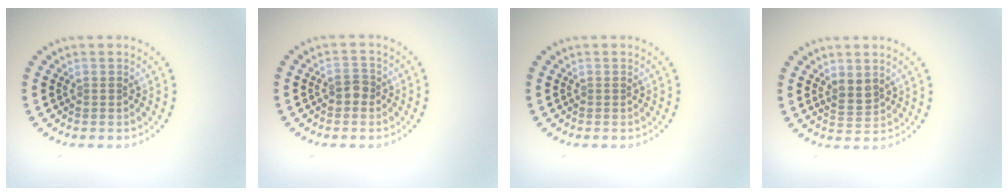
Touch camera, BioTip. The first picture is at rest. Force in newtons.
{"total": 1.5, "press": 1.4, "slide": 0.5}
{"total": 0.0}
{"total": 1.8, "press": 1.6, "slide": 0.7}